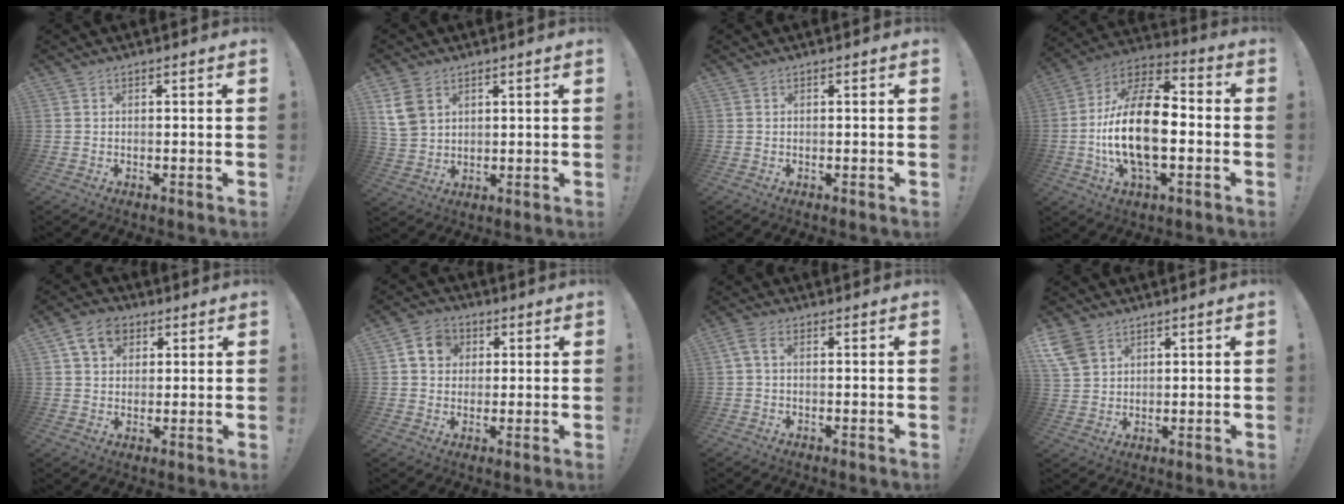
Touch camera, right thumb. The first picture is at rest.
{"total": 8.3, "force": [4.4, 5.7, 4.1], "torque": [-0.085, -0.008, 0.087]}
{"total": 0.0}
{"total": 20.5, "force": [-2.9, 9.9, 17.8], "torque": [-0.336, 0.007, -0.051]}
{"total": 8.5, "force": [4.1, 6.3, 4.0], "torque": [-0.066, -0.003, 0.079]}
{"total": 8.5, "force": [2.5, 7.3, 3.6], "torque": [-0.057, 0.005, 0.053]}
{"total": 2.7, "force": [0.5, 1.3, 2.3], "torque": [-0.051, 0.007, 0.012]}
{"total": 6.5, "force": [3.9, 4.3, 3.0], "torque": [-0.065, -0.012, 0.078]}